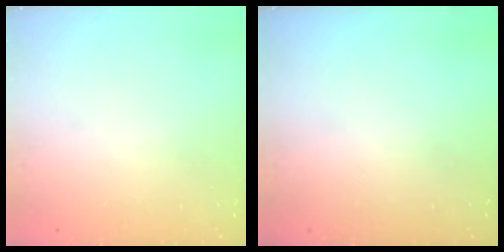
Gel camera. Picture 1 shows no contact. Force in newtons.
{"total": 0.0}